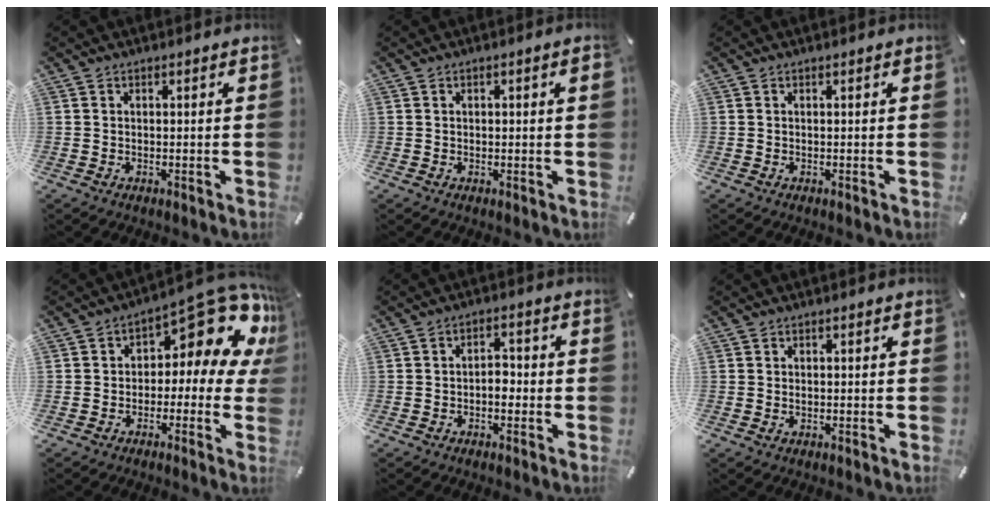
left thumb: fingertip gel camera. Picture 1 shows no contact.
{"total": 1.2, "force": [0.2, 0.4, 1.2], "torque": [-0.020, 0.001, 0.002]}
{"total": 0.0}
{"total": 13.4, "force": [7.2, 6.1, 9.5], "torque": [-0.118, -0.062, 0.115]}
{"total": 3.8, "force": [-1.1, 2.3, 2.8], "torque": [-0.051, 0.011, -0.022]}
{"total": 0.8, "force": [-0.1, 0.5, 0.6], "torque": [-0.012, 0.001, -0.003]}